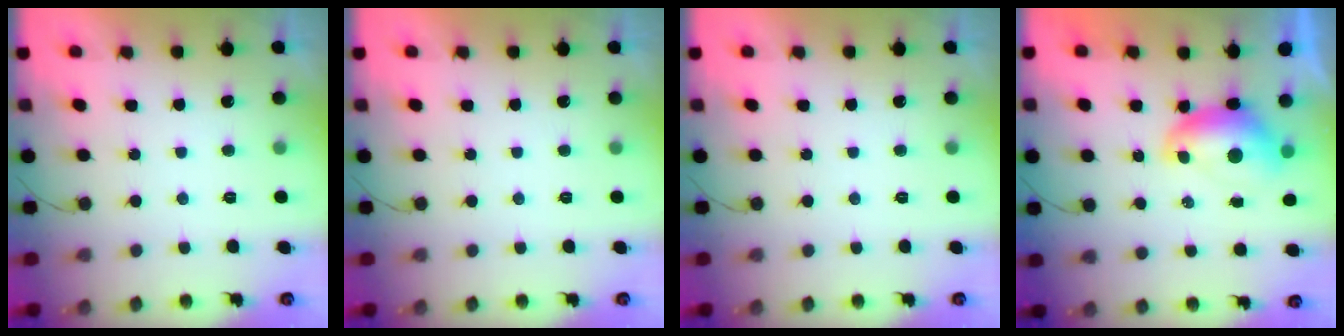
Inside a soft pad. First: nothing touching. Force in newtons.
{"total": 0.0}
{"total": 0.0}
{"total": 8.0, "press": 8.0, "slide": 0.9}